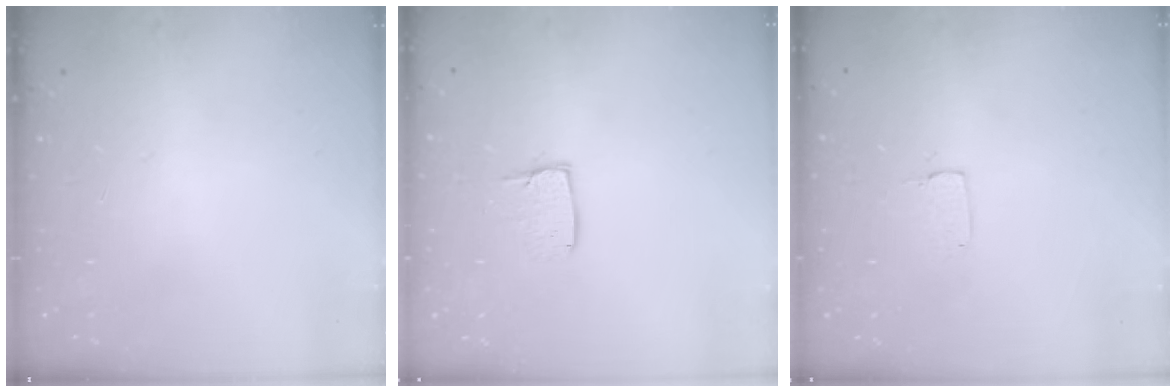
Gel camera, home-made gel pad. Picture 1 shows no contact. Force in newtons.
{"total": 6.7, "press": 6.7, "slide": 0.5}
{"total": 3.4, "press": 3.4, "slide": 0.1}